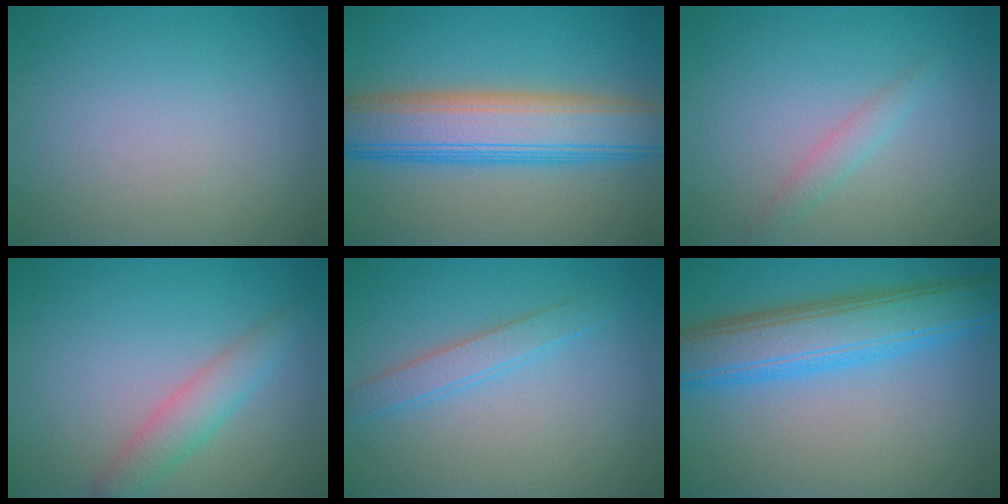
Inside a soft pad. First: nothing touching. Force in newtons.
{"total": 8.8, "press": 8.8, "slide": 0.2}
{"total": 1.4, "press": 1.4, "slide": 0.0}
{"total": 2.8, "press": 2.8, "slide": 0.1}
{"total": 1.7, "press": 1.7, "slide": 0.1}
{"total": 7.4, "press": 7.4, "slide": 0.2}